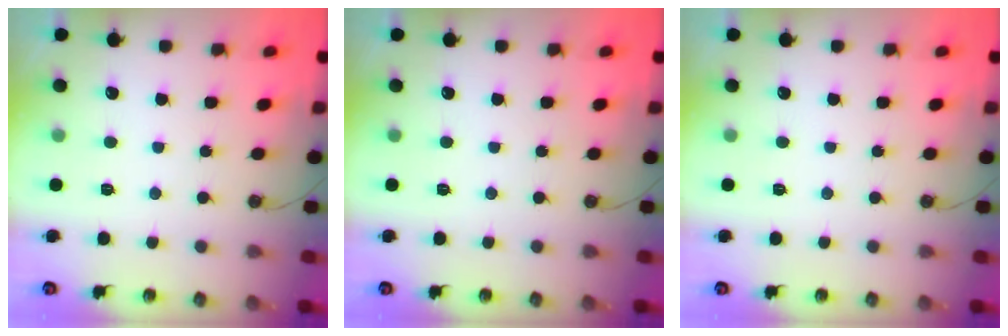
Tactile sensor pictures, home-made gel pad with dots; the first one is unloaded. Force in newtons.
{"total": 0.0}
{"total": 0.0}